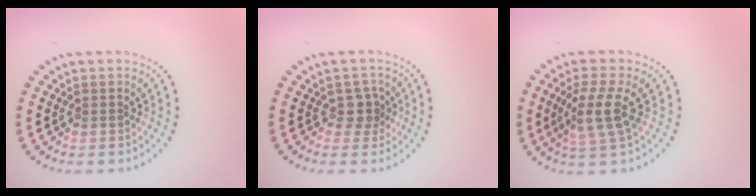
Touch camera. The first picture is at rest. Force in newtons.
{"total": 1.7, "press": 1.4, "slide": 0.9}
{"total": 3.4, "press": 3.0, "slide": 1.6}